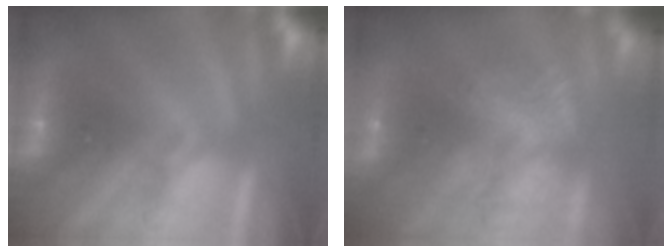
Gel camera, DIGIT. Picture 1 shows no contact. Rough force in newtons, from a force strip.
{"total": 7.5}